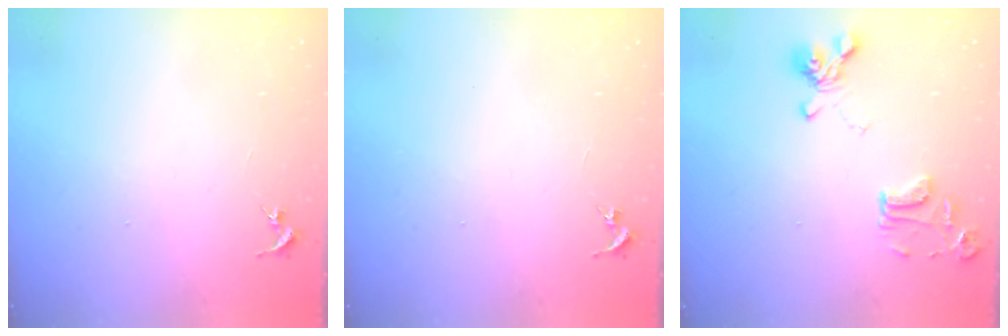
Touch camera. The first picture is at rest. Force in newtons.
{"total": 0.0}
{"total": 14.6, "press": 14.5, "slide": 1.6}